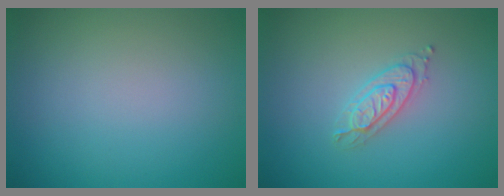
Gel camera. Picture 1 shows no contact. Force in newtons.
{"total": 2.1, "press": 2.1, "slide": 0.2}